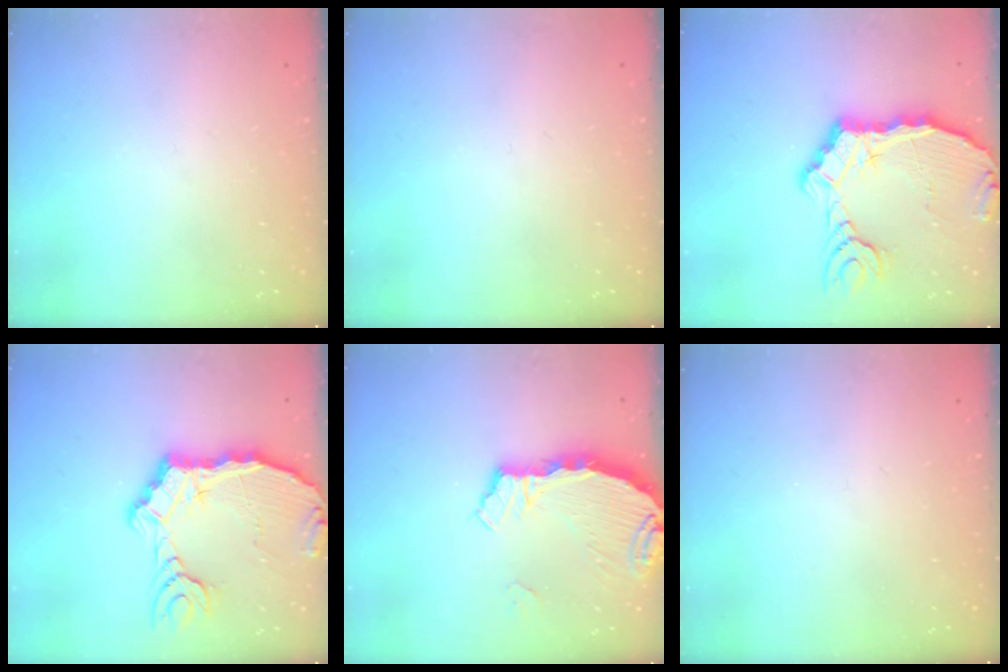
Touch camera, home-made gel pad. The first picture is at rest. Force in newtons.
{"total": 0.0}
{"total": 14.6, "press": 14.5, "slide": 1.7}
{"total": 14.6, "press": 14.5, "slide": 1.7}
{"total": 5.7, "press": 5.7, "slide": 0.5}
{"total": 0.0}